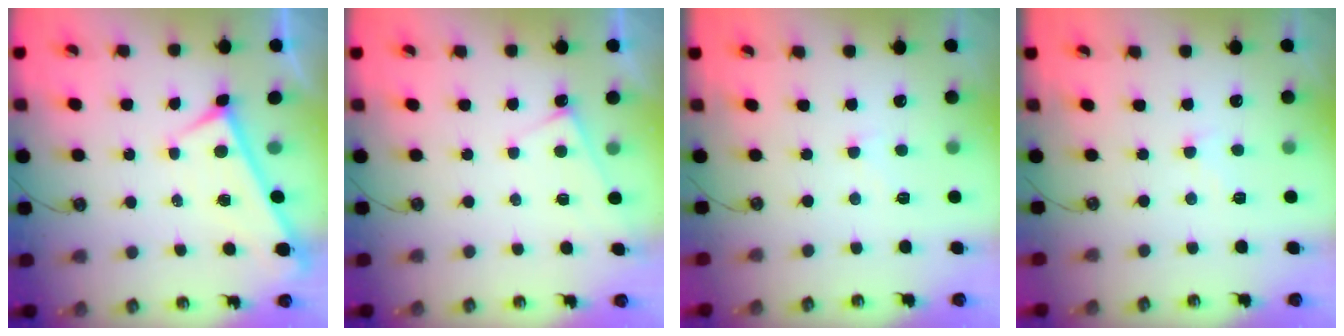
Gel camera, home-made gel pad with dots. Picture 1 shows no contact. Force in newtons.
{"total": 1.3, "press": 1.3, "slide": 0.3}
{"total": 1.0, "press": 0.8, "slide": 0.6}
{"total": 0.9, "press": 0.7, "slide": 0.5}